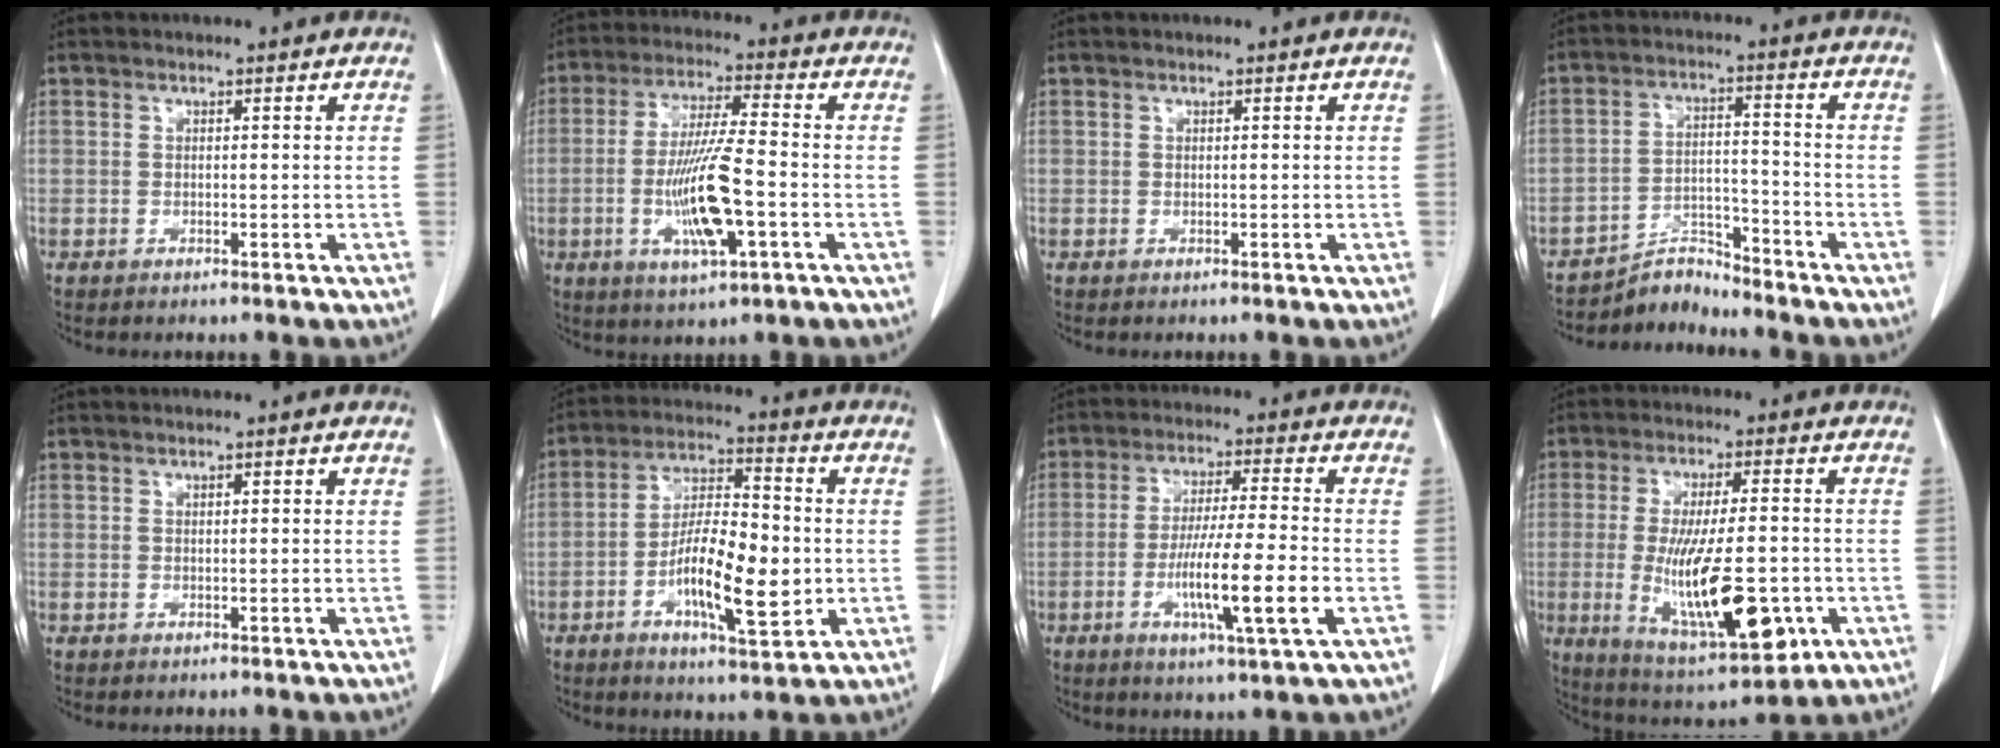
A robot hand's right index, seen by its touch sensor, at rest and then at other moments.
{"total": 11.6, "force": [-3.0, 1.3, 11.1], "torque": [-0.217, -0.009, -0.054]}
{"total": 0.0}
{"total": 5.1, "force": [-5.0, 0.3, -1.1], "torque": [0.022, 0.013, -0.083]}
{"total": 0.7, "force": [0.3, 0.2, 0.6], "torque": [-0.010, 0.001, 0.004]}
{"total": 12.8, "force": [-2.6, 3.5, 12.1], "torque": [-0.217, 0.000, -0.046]}
{"total": 11.5, "force": [-3.2, 0.1, 11.0], "torque": [-0.200, -0.014, -0.060]}
{"total": 16.9, "force": [-3.9, 4.5, 15.8], "torque": [-0.282, -0.020, -0.048]}